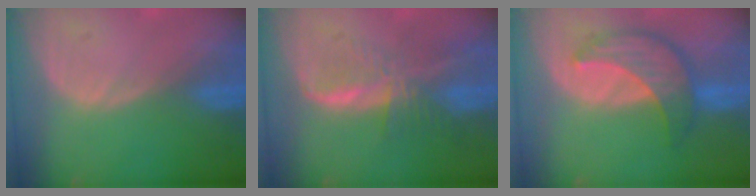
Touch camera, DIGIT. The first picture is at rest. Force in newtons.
{"total": 8.0, "press": 6.8, "slide": 4.4}
{"total": 7.8, "press": 7.5, "slide": 2.2}